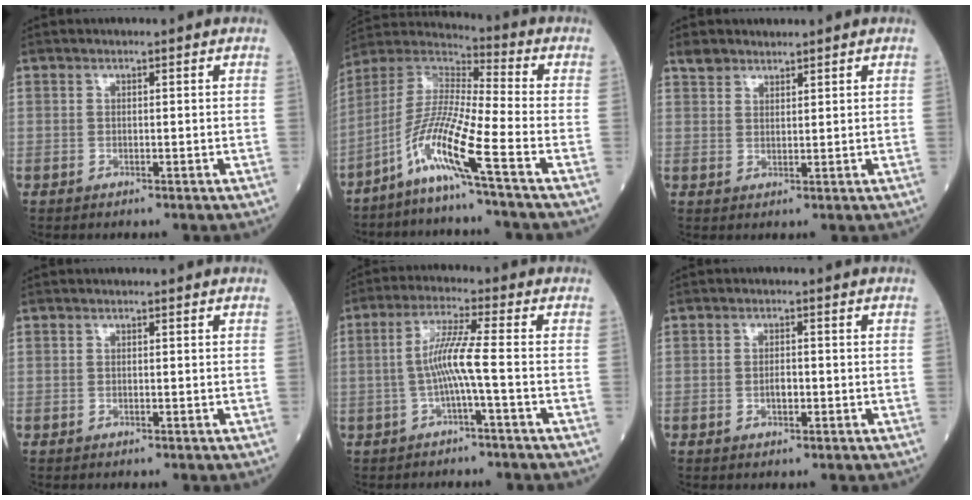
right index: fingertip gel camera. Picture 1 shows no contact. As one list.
[{"total": 11.0, "force": [-6.2, -1.4, 9.0], "torque": [-0.188, -0.004, -0.131]}, {"total": 2.6, "force": [2.3, 1.2, 0.3], "torque": [-0.011, 0.013, 0.045]}, {"total": 0.0}, {"total": 6.0, "force": [-1.5, -0.8, 5.8], "torque": [-0.116, 0.012, -0.027]}, {"total": 2.0, "force": [-0.5, 0.9, 1.7], "torque": [-0.028, 0.003, -0.008]}]